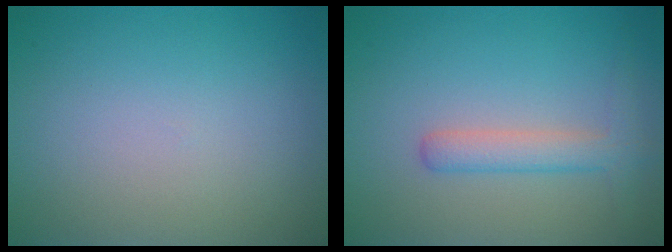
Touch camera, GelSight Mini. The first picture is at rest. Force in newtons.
{"total": 2.7, "press": 2.7, "slide": 0.1}